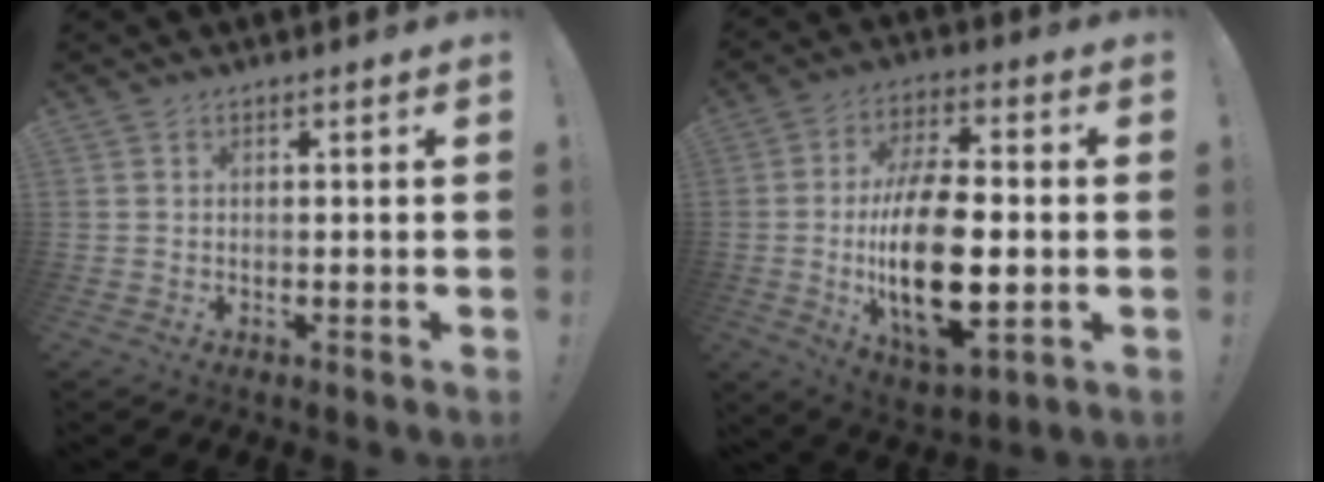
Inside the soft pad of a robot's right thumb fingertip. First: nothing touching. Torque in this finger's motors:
{"motor_torque": [2.29, 2.72, 2.24, -0.53, 0.71]}